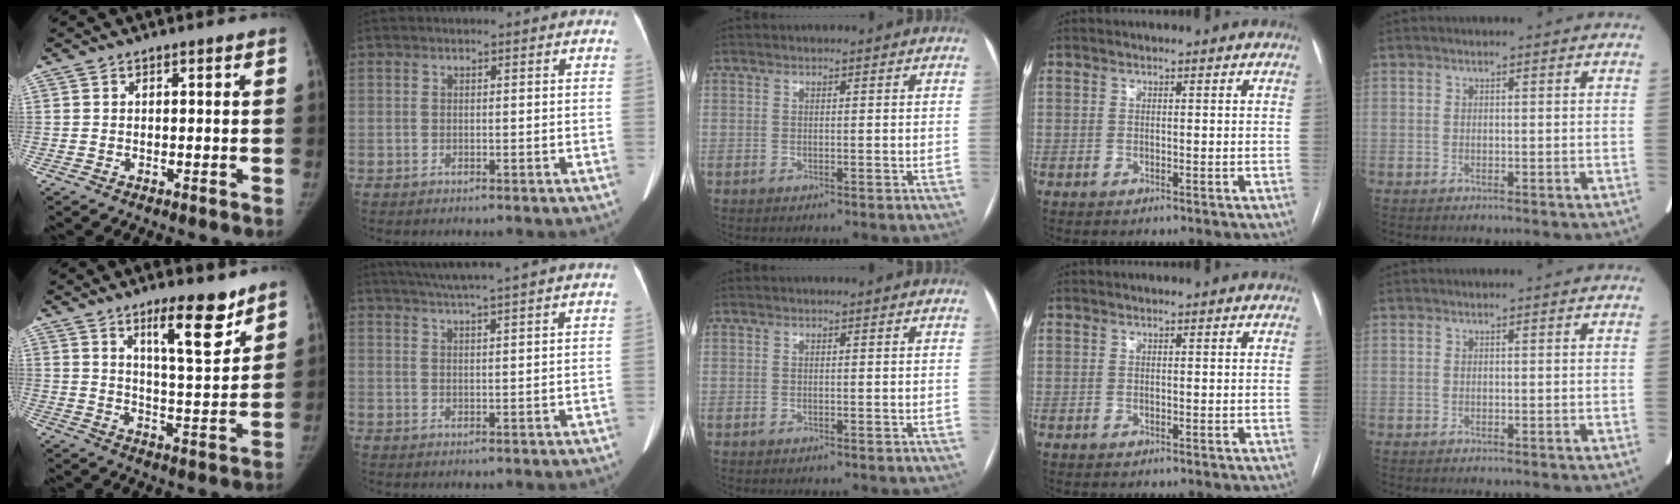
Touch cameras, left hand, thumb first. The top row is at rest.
{"thumb": {"total": 11.0, "force": [7.3, 2.6, 7.7], "torque": [-0.098, -0.058, 0.118]}, "index": {"total": 12.7, "force": [11.0, -0.9, 6.3], "torque": [-0.107, 0.020, 0.145]}}